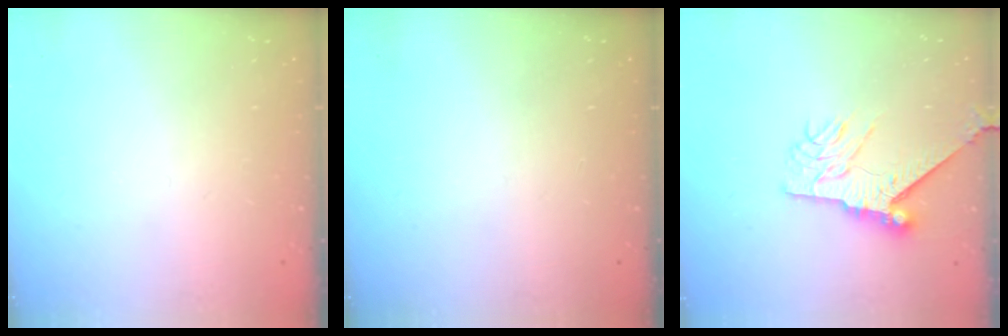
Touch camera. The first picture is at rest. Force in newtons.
{"total": 0.0}
{"total": 9.5, "press": 9.5, "slide": 0.6}